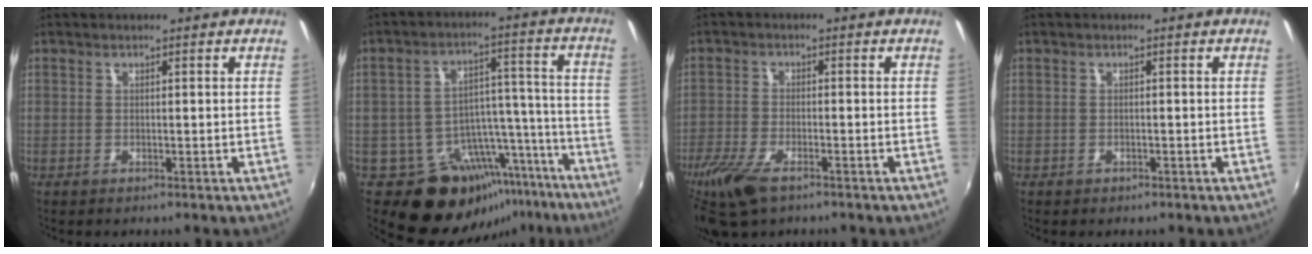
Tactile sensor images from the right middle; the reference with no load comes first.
{"total": 17.2, "force": [-12.5, 10.5, 5.5], "torque": [-0.093, 0.055, -0.156]}
{"total": 9.9, "force": [-6.5, 3.9, 6.3], "torque": [-0.160, -0.032, -0.127]}
{"total": 1.0, "force": [-0.7, 0.8, 0.2], "torque": [-0.005, -0.003, -0.010]}